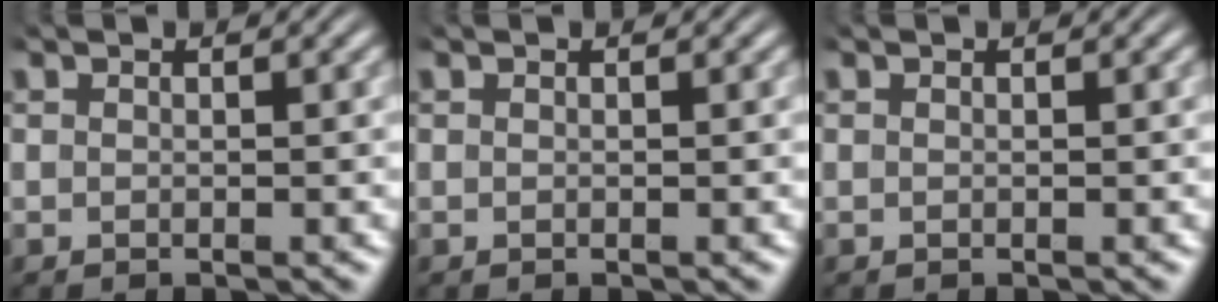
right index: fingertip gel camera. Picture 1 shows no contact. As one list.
[{"total": 0.0}, {"total": 0.0}]